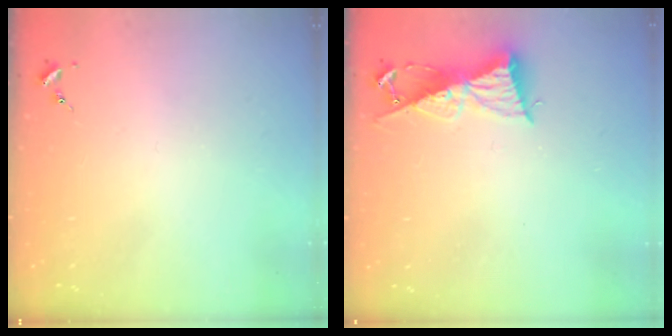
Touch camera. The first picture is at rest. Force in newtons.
{"total": 9.2, "press": 9.2, "slide": 0.3}